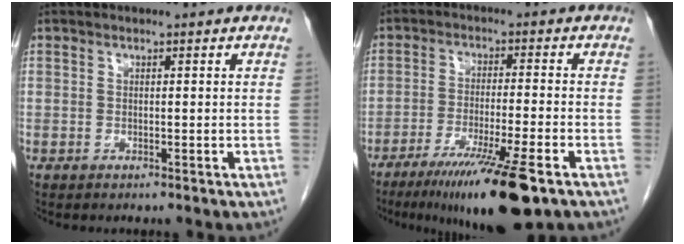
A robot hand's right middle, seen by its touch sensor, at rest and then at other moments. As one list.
[{"total": 13.4, "force": [-8.6, 0.2, 10.3], "torque": [-0.163, -0.038, -0.140]}]